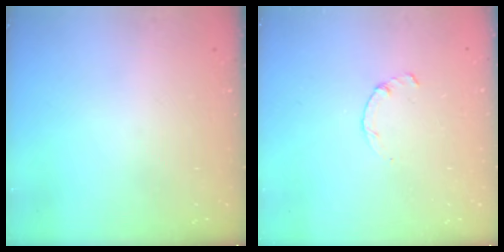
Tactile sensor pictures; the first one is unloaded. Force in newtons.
{"total": 0.9, "press": 0.8, "slide": 0.3}